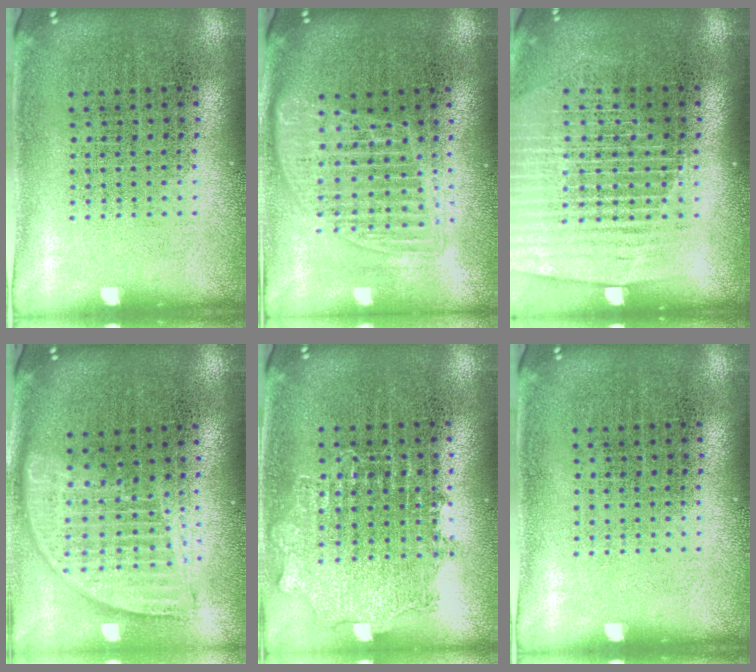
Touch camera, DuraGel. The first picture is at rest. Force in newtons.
{"total": 1.4, "press": 1.3, "slide": 0.6}
{"total": 1.5, "press": 1.4, "slide": 0.6}
{"total": 1.8, "press": 1.5, "slide": 0.9}
{"total": 1.0, "press": 1.0, "slide": 0.2}
{"total": 0.0}